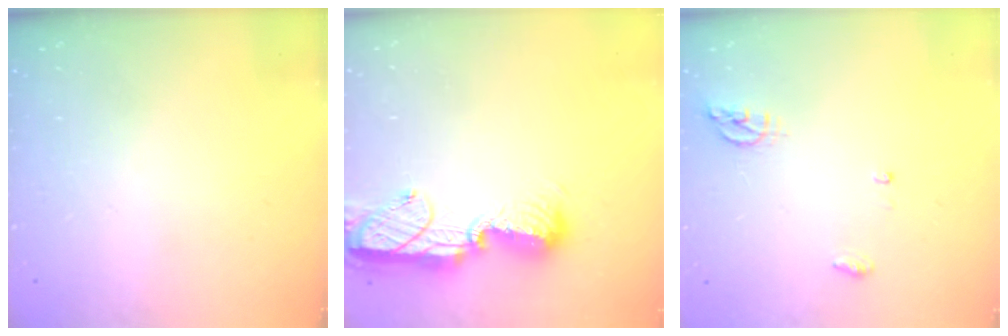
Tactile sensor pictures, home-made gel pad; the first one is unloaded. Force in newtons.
{"total": 12.5, "press": 12.4, "slide": 1.0}
{"total": 4.5, "press": 4.3, "slide": 1.2}